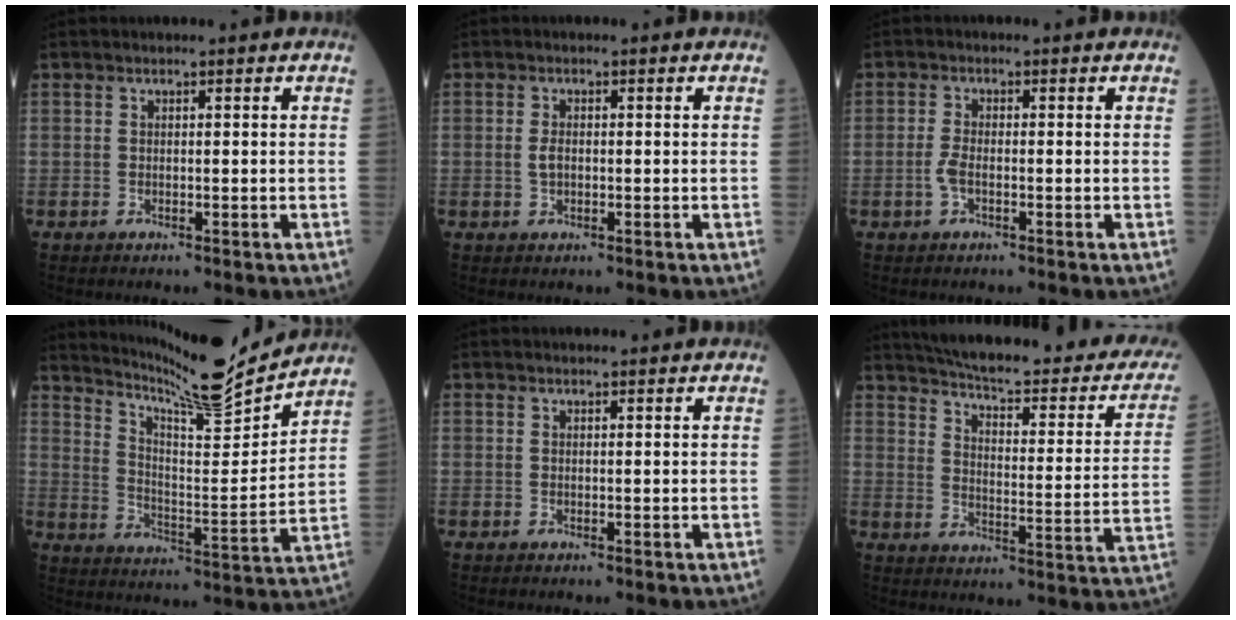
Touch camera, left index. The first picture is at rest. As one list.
[{"total": 1.6, "force": [-0.3, 0.9, 1.3], "torque": [-0.029, 0.002, -0.005]}, {"total": 2.2, "force": [-0.9, 0.8, 1.9], "torque": [-0.047, 0.000, -0.020]}, {"total": 15.1, "force": [14.4, -1.1, 4.3], "torque": [-0.080, -0.030, 0.225]}, {"total": 1.8, "force": [1.7, 0.1, 0.4], "torque": [-0.006, 0.015, 0.024]}, {"total": 27.6, "force": [23.6, 5.3, 13.2], "torque": [-0.192, -0.048, 0.284]}]